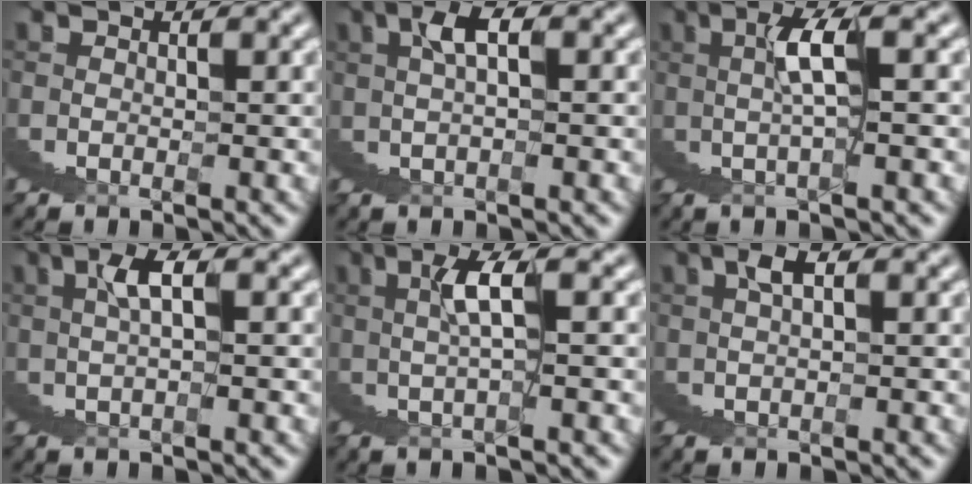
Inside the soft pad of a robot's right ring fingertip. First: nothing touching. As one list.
[{"total": 3.5, "force": [2.3, 0.1, 2.6], "torque": [-0.025, 0.022, 0.035]}, {"total": 3.9, "force": [2.5, -1.2, 2.7], "torque": [-0.033, 0.033, 0.034]}, {"total": 3.4, "force": [2.5, -0.4, 2.2], "torque": [-0.020, 0.025, 0.037]}, {"total": 3.8, "force": [2.7, -1.2, 2.4], "torque": [-0.026, 0.032, 0.037]}, {"total": 2.5, "force": [1.8, -0.1, 1.7], "torque": [-0.018, 0.016, 0.029]}]